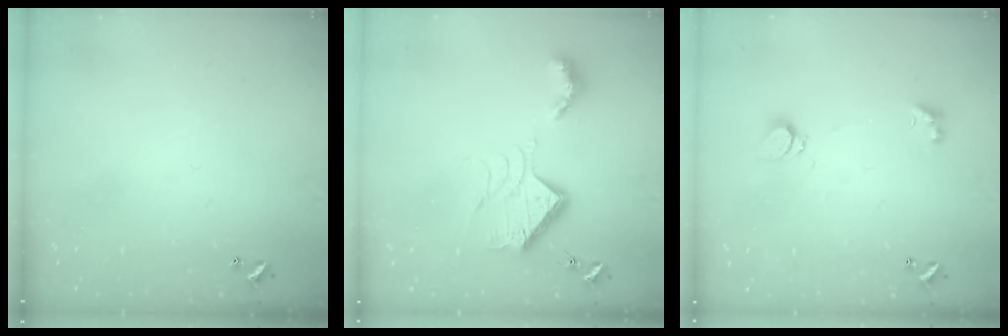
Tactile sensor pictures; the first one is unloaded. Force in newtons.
{"total": 13.3, "press": 13.3, "slide": 0.4}
{"total": 1.0, "press": 0.9, "slide": 0.4}